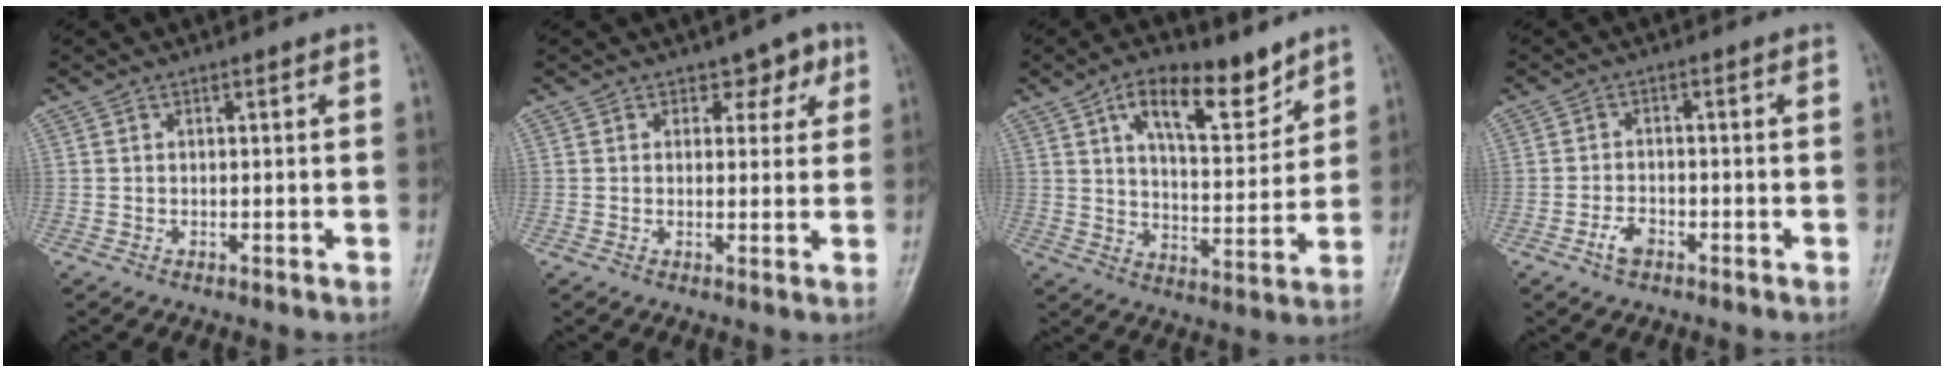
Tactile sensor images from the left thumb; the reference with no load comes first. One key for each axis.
{"total": 4.1, "fx": 2.0, "fy": 2.8, "fz": 2.2, "tx": 0.006, "ty": -0.006, "tz": 0.022}
{"total": 13.3, "fx": 8.1, "fy": 5.8, "fz": 8.9, "tx": -0.110, "ty": -0.045, "tz": 0.134}
{"total": 3.2, "fx": -1.9, "fy": 1.7, "fz": 1.8, "tx": -0.034, "ty": 0.014, "tz": -0.034}